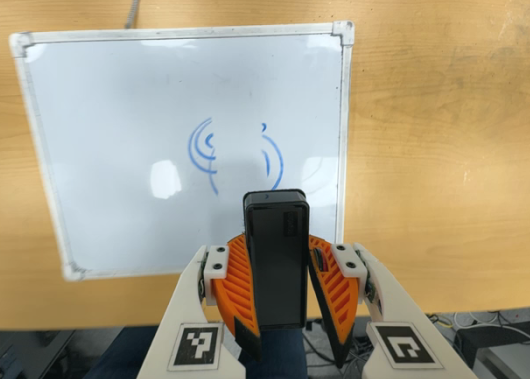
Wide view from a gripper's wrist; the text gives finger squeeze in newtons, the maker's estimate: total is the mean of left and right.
{"total": 8.7, "left": 9.4, "right": 8.0}